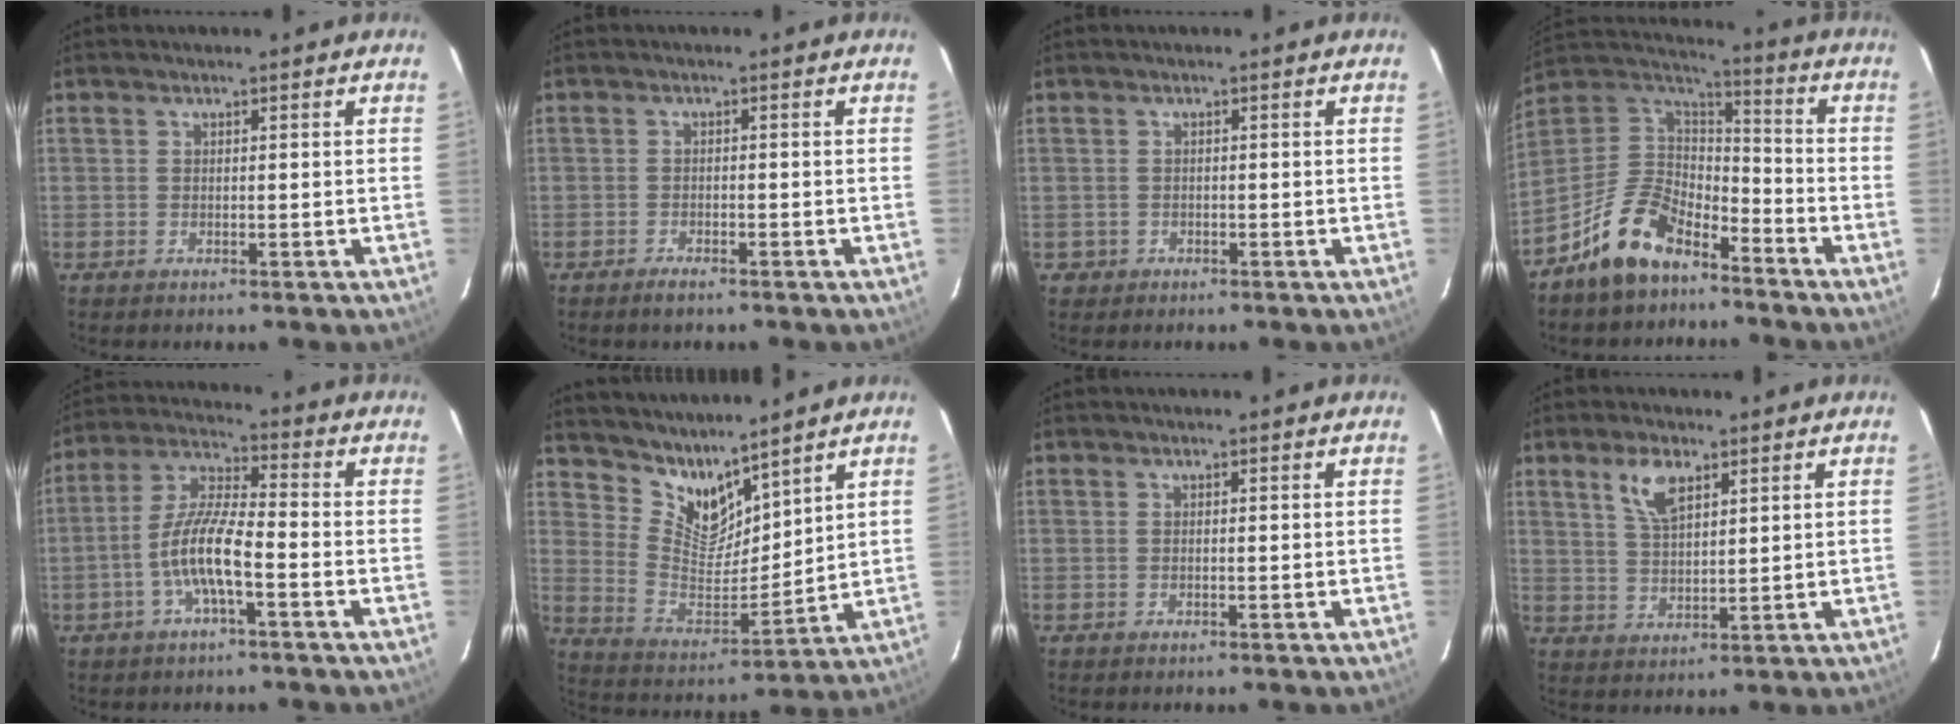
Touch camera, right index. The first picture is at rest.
{"total": 2.0, "force": [-1.6, 0.6, 1.0], "torque": [-0.028, -0.002, -0.033]}
{"total": 1.7, "force": [-0.6, 1.6, 0.0], "torque": [-0.005, 0.005, -0.005]}
{"total": 15.5, "force": [-10.6, 7.7, 8.3], "torque": [-0.194, 0.021, -0.192]}
{"total": 9.4, "force": [-3.6, 1.7, 8.5], "torque": [-0.181, 0.004, -0.069]}
{"total": 10.3, "force": [9.0, 3.6, 3.5], "torque": [-0.070, -0.012, 0.181]}
{"total": 0.0}
{"total": 6.2, "force": [3.6, 2.7, 4.4], "torque": [-0.084, 0.007, 0.073]}